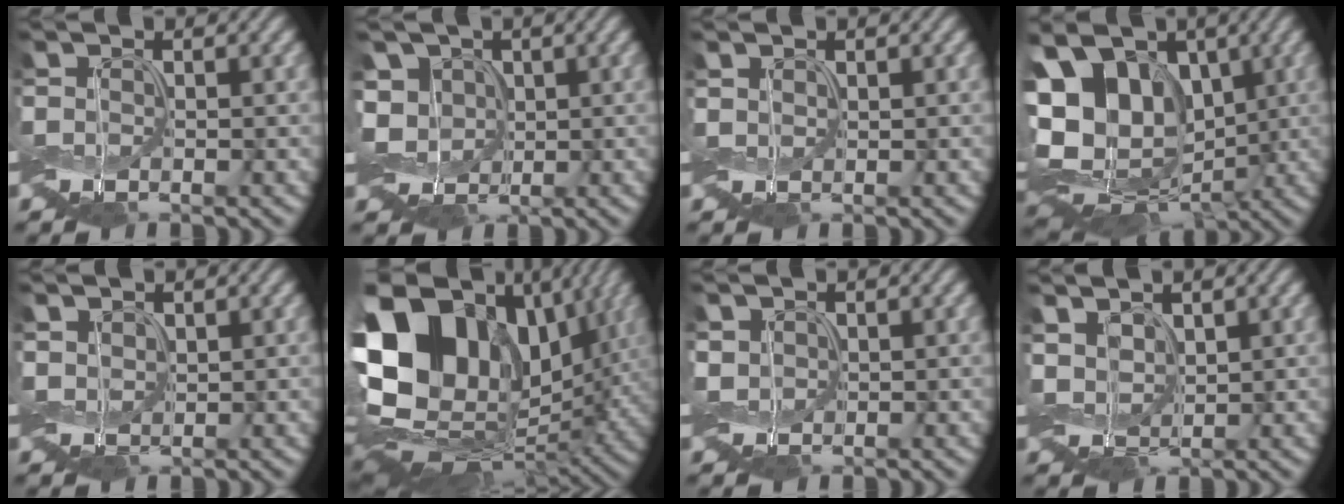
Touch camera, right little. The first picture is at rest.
{"total": 5.0, "force": [0.2, 4.3, 2.5], "torque": [-0.059, 0.012, -0.012]}
{"total": 0.6, "force": [0.3, 0.4, 0.2], "torque": [-0.008, 0.001, 0.005]}
{"total": 13.2, "force": [1.3, 9.9, 8.6], "torque": [-0.160, 0.008, 0.022]}
{"total": 1.5, "force": [0.4, 1.2, 0.9], "torque": [-0.025, 0.001, 0.004]}
{"total": 18.6, "force": [2.6, 13.2, 12.8], "torque": [-0.252, -0.001, 0.068]}
{"total": 1.4, "force": [0.2, 1.2, 0.7], "torque": [-0.022, 0.001, 0.000]}
{"total": 3.1, "force": [1.1, 2.1, 1.9], "torque": [-0.043, 0.002, 0.015]}